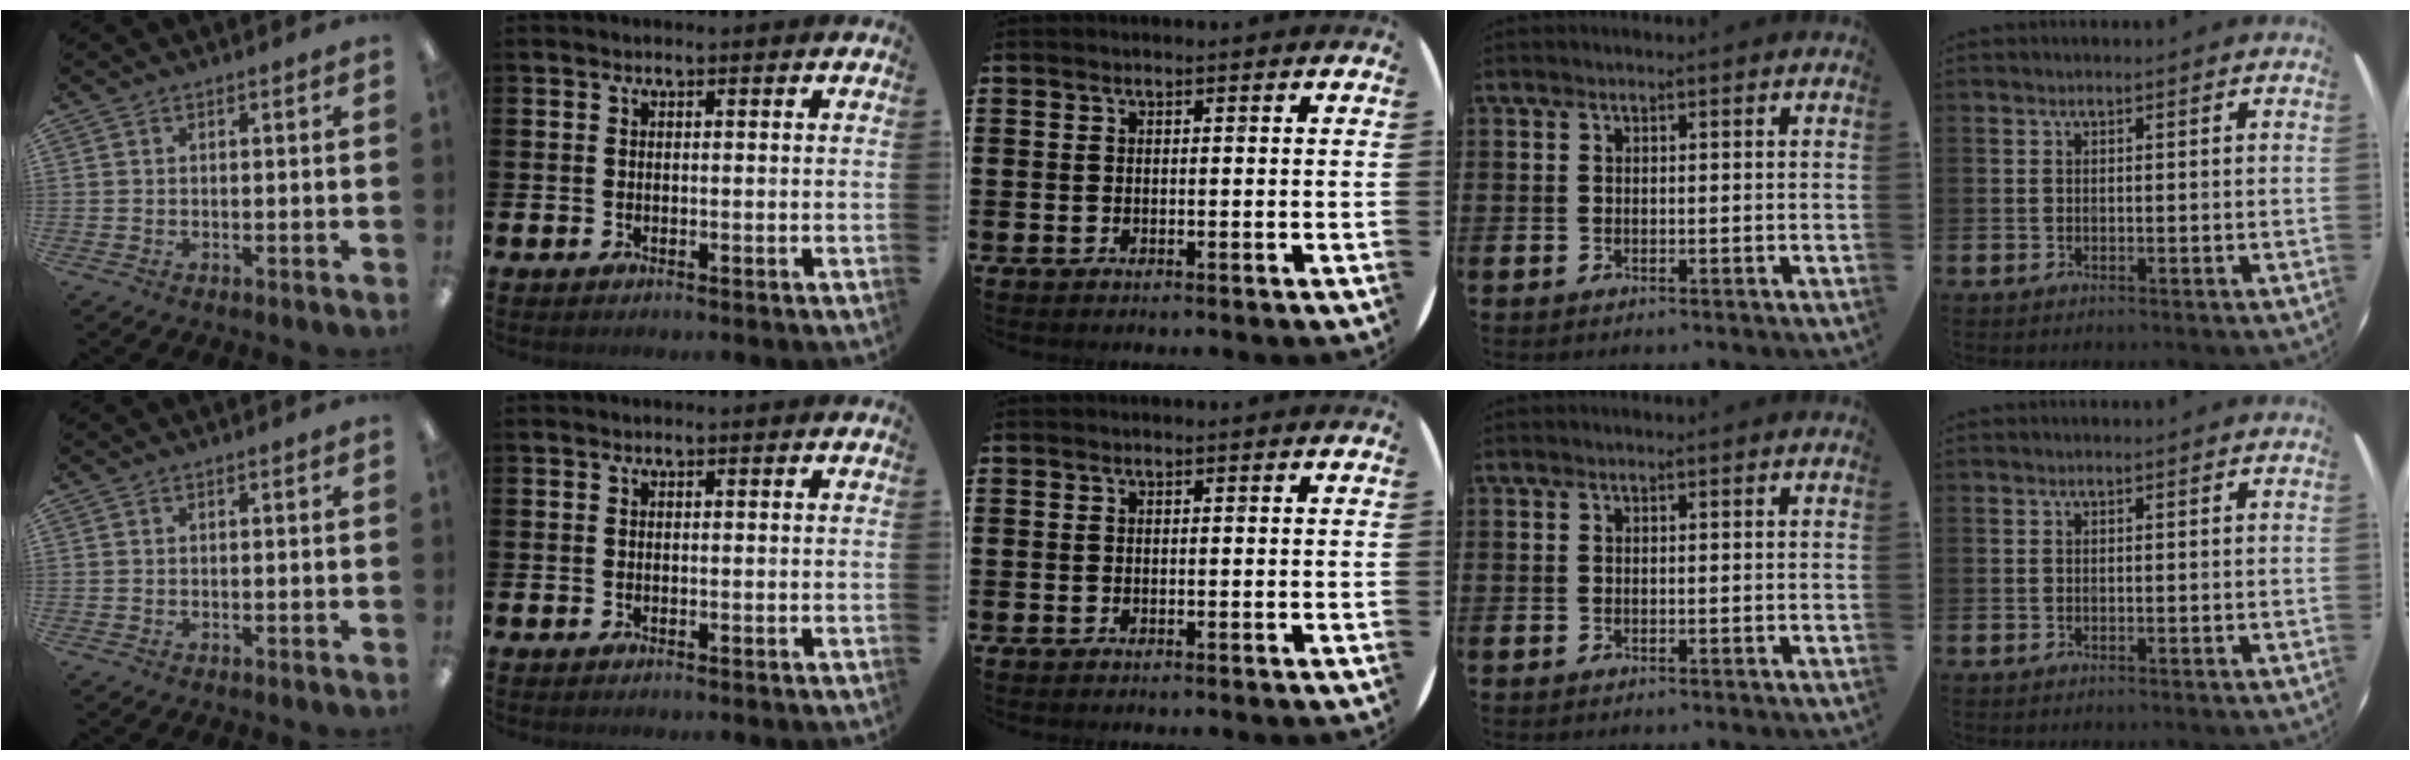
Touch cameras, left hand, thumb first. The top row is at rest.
{}